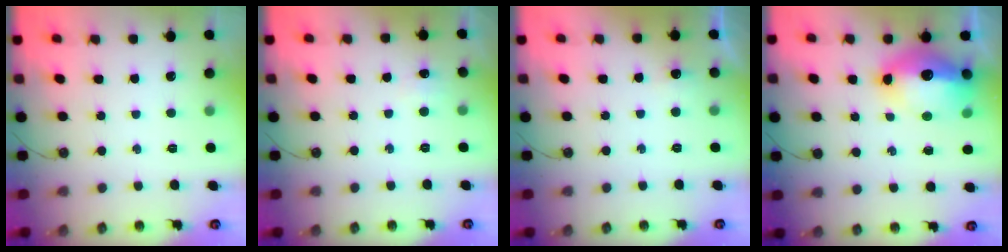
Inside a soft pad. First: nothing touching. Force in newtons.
{"total": 5.2, "press": 5.1, "slide": 0.7}
{"total": 5.4, "press": 4.0, "slide": 3.6}
{"total": 16.7, "press": 16.2, "slide": 4.2}